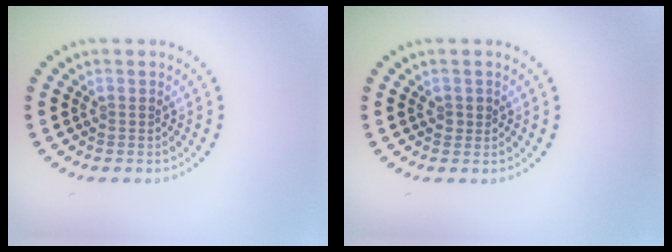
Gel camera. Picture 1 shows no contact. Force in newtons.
{"total": 0.9, "press": 0.9, "slide": 0.2}